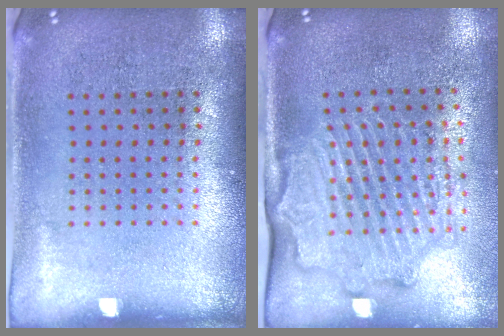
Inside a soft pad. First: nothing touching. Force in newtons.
{"total": 2.2, "press": 2.2, "slide": 0.2}